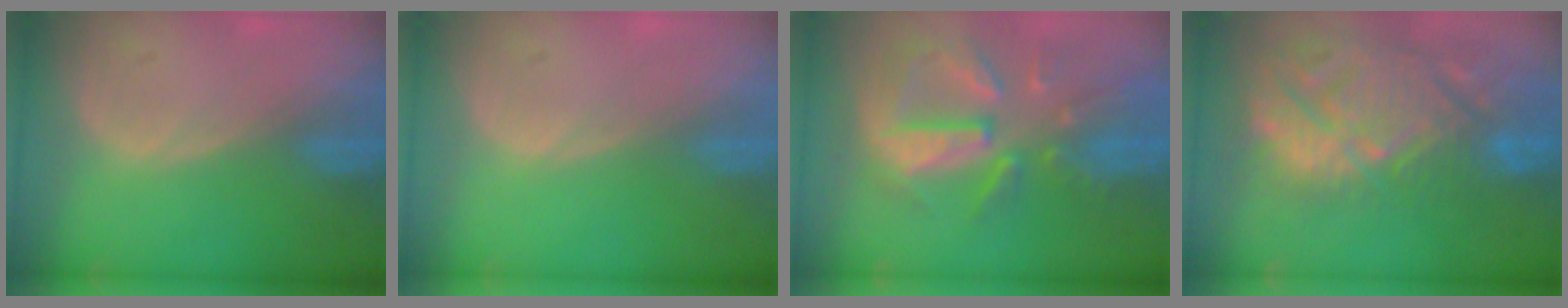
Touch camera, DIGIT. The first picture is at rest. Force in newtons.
{"total": 0.0}
{"total": 10.8, "press": 9.4, "slide": 5.2}
{"total": 15.0, "press": 12.9, "slide": 7.7}